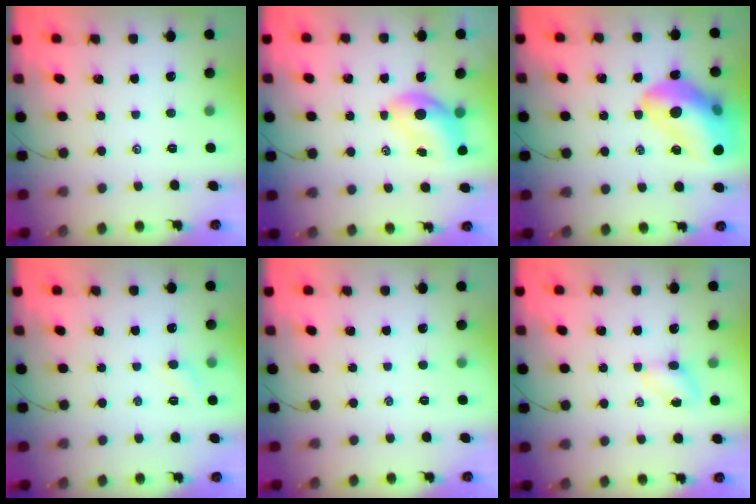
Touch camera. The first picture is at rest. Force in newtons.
{"total": 6.7, "press": 6.6, "slide": 0.8}
{"total": 21.7, "press": 21.3, "slide": 4.2}
{"total": 4.4, "press": 4.1, "slide": 1.4}
{"total": 0.0}
{"total": 4.0, "press": 3.8, "slide": 1.2}